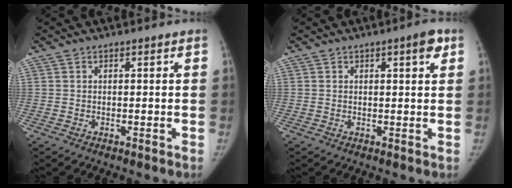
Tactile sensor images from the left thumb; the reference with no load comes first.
{"total": 2.9, "force": [1.4, 0.8, 2.4], "torque": [-0.023, -0.005, 0.013]}